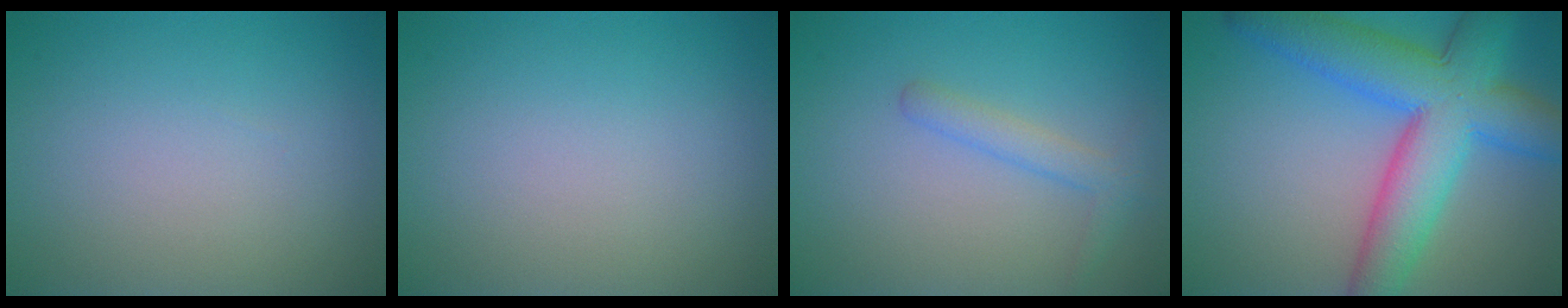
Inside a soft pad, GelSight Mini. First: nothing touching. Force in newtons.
{"total": 0.0}
{"total": 2.0, "press": 1.9, "slide": 0.1}
{"total": 10.0, "press": 10.0, "slide": 0.3}